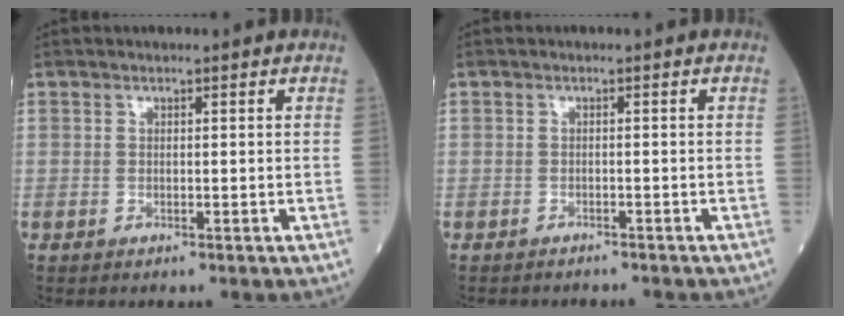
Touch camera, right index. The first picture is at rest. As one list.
[{"total": 3.6, "force": [-3.4, 1.3, 0.5], "torque": [-0.005, -0.002, -0.043]}]